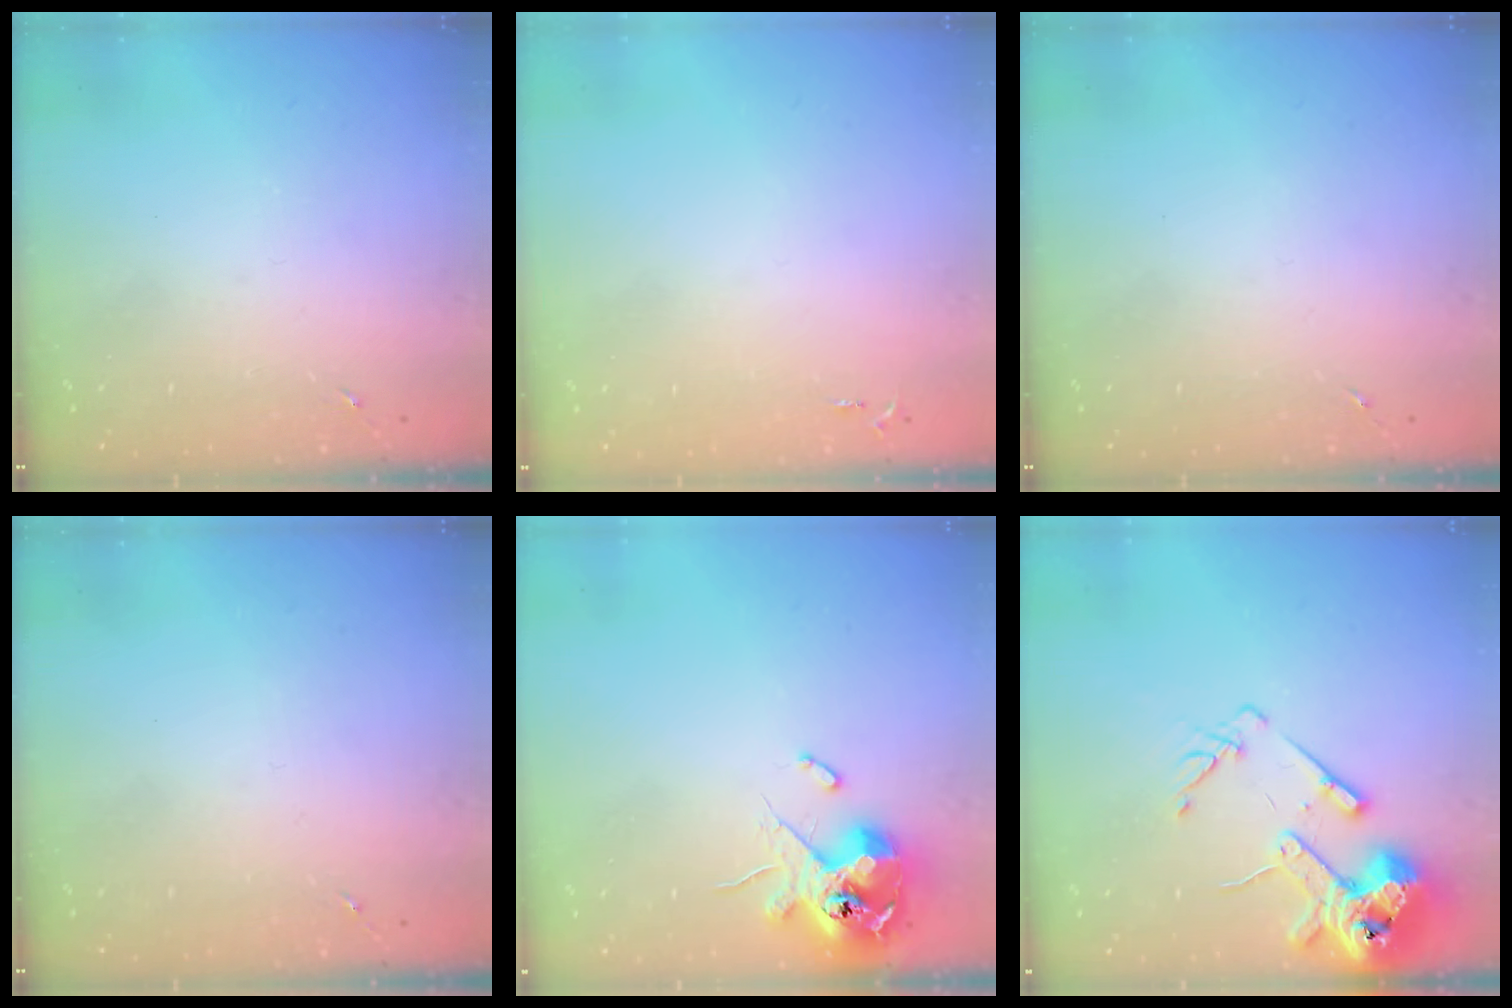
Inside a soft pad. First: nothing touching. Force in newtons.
{"total": 2.6, "press": 2.6, "slide": 0.3}
{"total": 0.0}
{"total": 0.0}
{"total": 12.4, "press": 12.2, "slide": 2.1}
{"total": 15.2, "press": 14.9, "slide": 2.8}